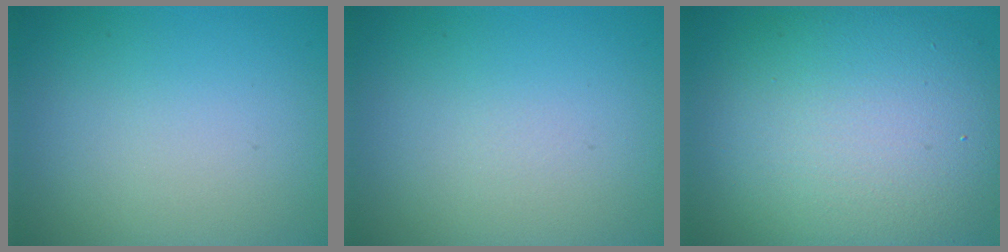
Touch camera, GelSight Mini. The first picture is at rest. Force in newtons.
{"total": 0.0}
{"total": 12.3, "press": 12.3, "slide": 0.6}